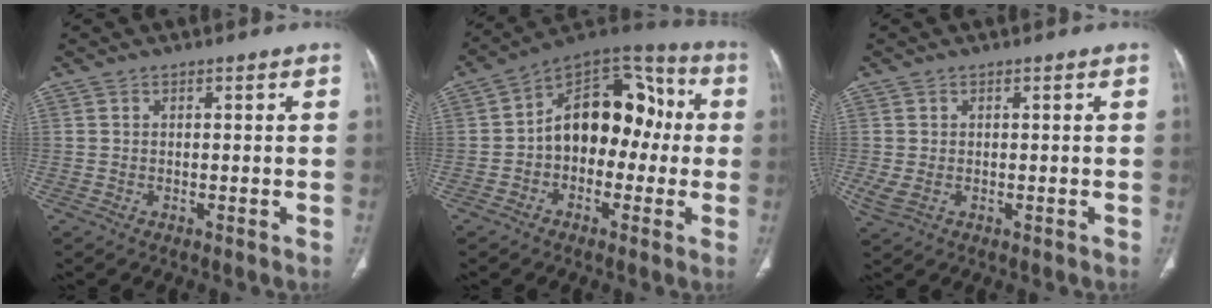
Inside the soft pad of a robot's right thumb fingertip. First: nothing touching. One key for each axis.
{"total": 16.5, "fx": -0.5, "fy": 11.1, "fz": 12.2, "tx": -0.132, "ty": 0.055, "tz": -0.022}
{"total": 2.3, "fx": -0.4, "fy": 1.5, "fz": 1.7, "tx": -0.049, "ty": 0.000, "tz": 0.001}